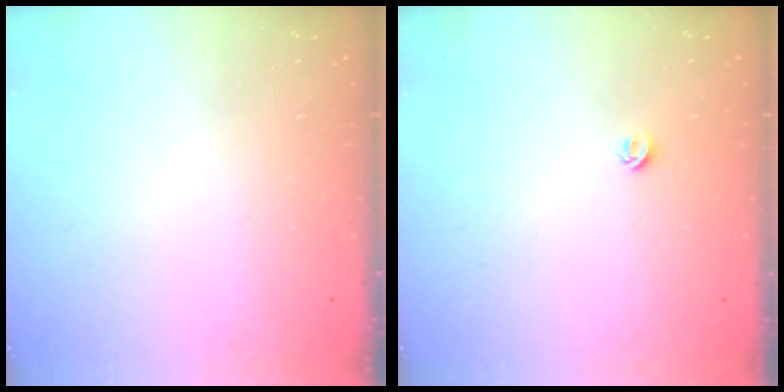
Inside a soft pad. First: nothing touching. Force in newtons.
{"total": 3.9, "press": 3.8, "slide": 0.3}